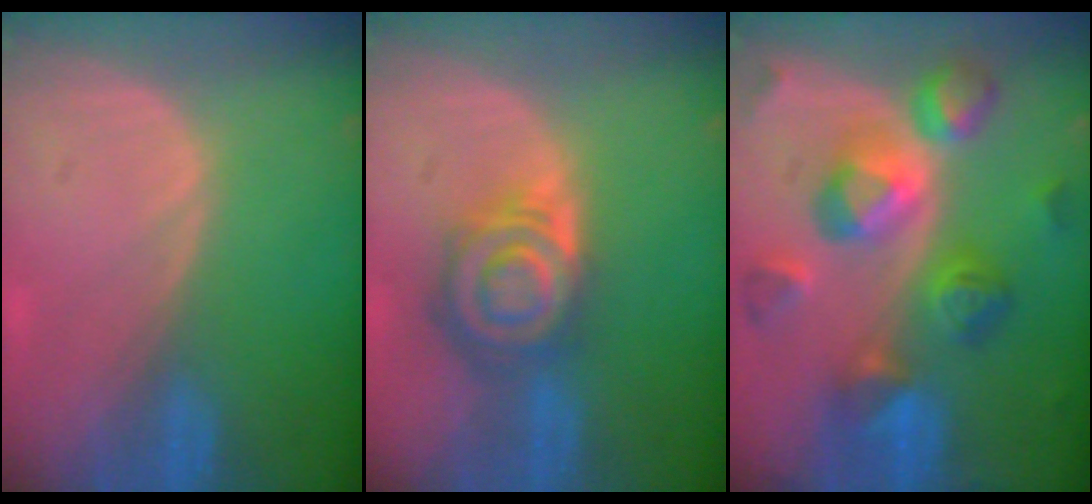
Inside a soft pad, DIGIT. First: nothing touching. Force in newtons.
{"total": 8.1, "press": 7.2, "slide": 3.9}
{"total": 11.4, "press": 11.4, "slide": 1.0}